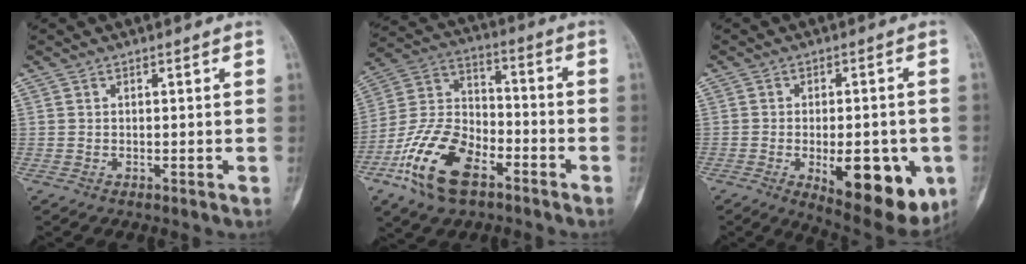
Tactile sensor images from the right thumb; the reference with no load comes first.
{"total": 17.1, "force": [-8.9, 9.2, 11.3], "torque": [-0.216, 0.050, -0.174]}
{"total": 17.4, "force": [-5.2, 7.4, 14.8], "torque": [-0.156, -0.003, -0.052]}